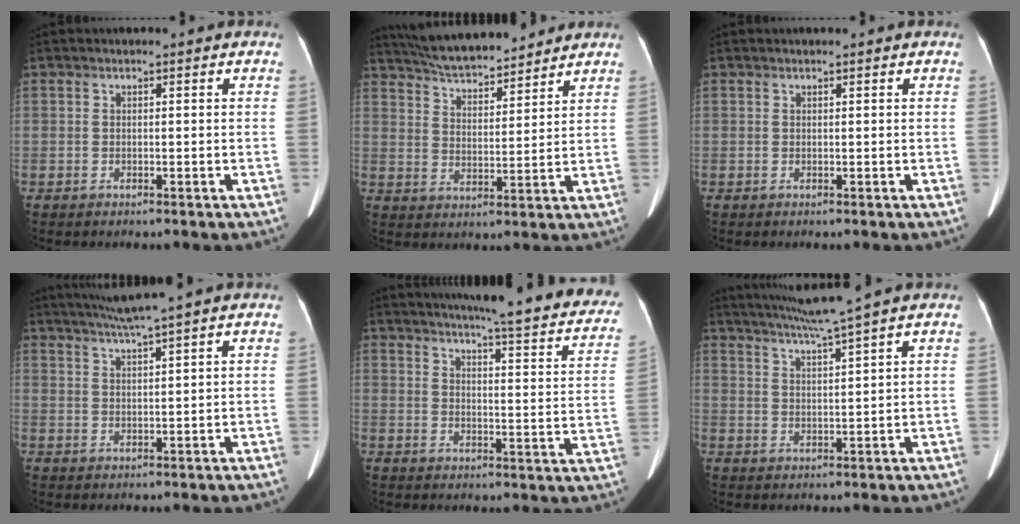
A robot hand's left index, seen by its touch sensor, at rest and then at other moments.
{"total": 12.1, "force": [11.1, 2.3, 4.2], "torque": [-0.074, 0.018, 0.183]}
{"total": 0.8, "force": [-0.8, -0.1, -0.3], "torque": [0.007, 0.006, -0.017]}
{"total": 4.7, "force": [3.8, -1.6, 2.3], "torque": [-0.047, 0.004, 0.076]}
{"total": 25.2, "force": [21.9, 2.5, 12.3], "torque": [-0.162, -0.064, 0.241]}
{"total": 7.3, "force": [5.8, -2.2, 3.8], "torque": [-0.066, 0.000, 0.102]}